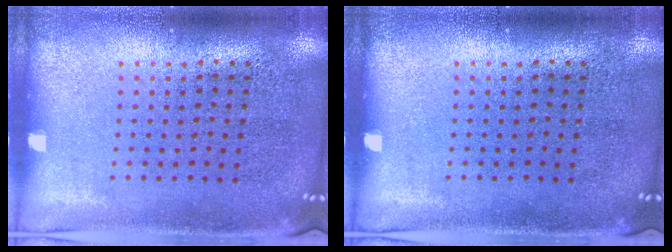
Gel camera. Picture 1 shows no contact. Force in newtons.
{"total": 0.0}